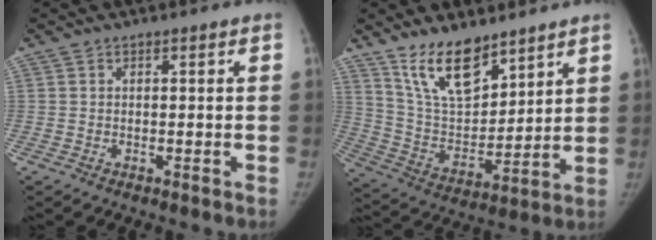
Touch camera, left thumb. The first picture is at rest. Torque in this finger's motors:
{"motor_torque": [1.04, 1.04, 0.86, -0.81, 0.32]}